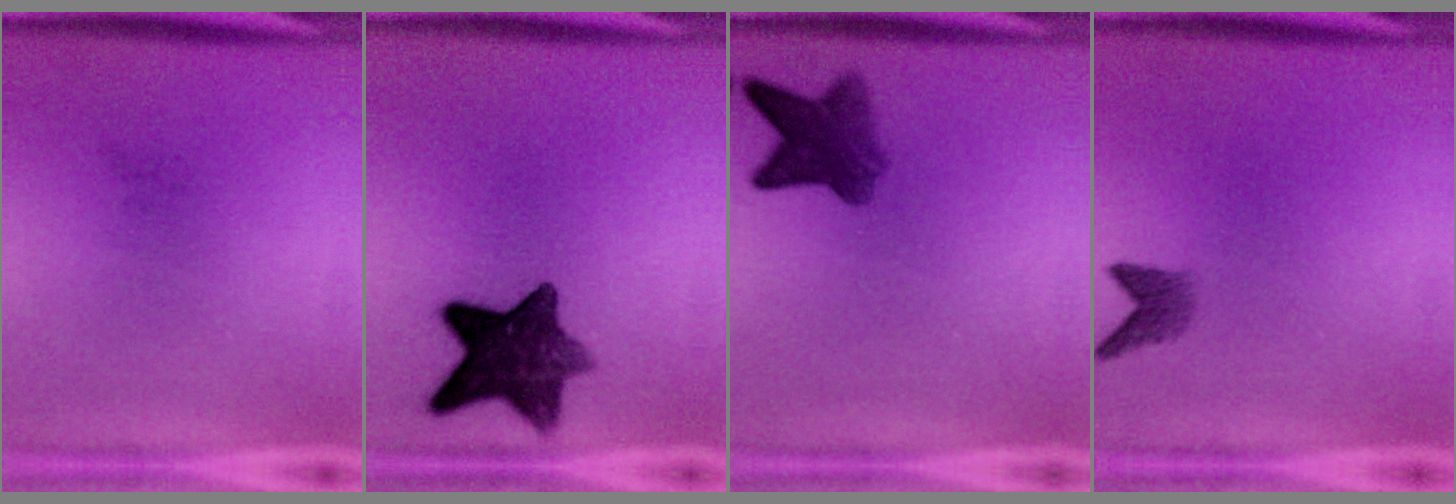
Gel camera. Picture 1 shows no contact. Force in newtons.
{"total": 10.9}
{"total": 5.7}
{"total": 2.0}